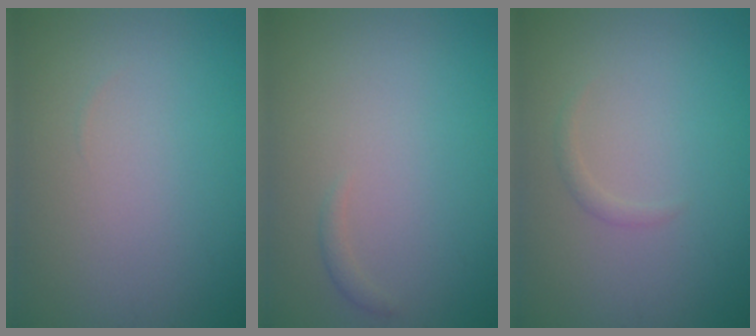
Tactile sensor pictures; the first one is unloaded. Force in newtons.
{"total": 0.6, "press": 0.6, "slide": 0.0}
{"total": 0.8, "press": 0.8, "slide": 0.0}